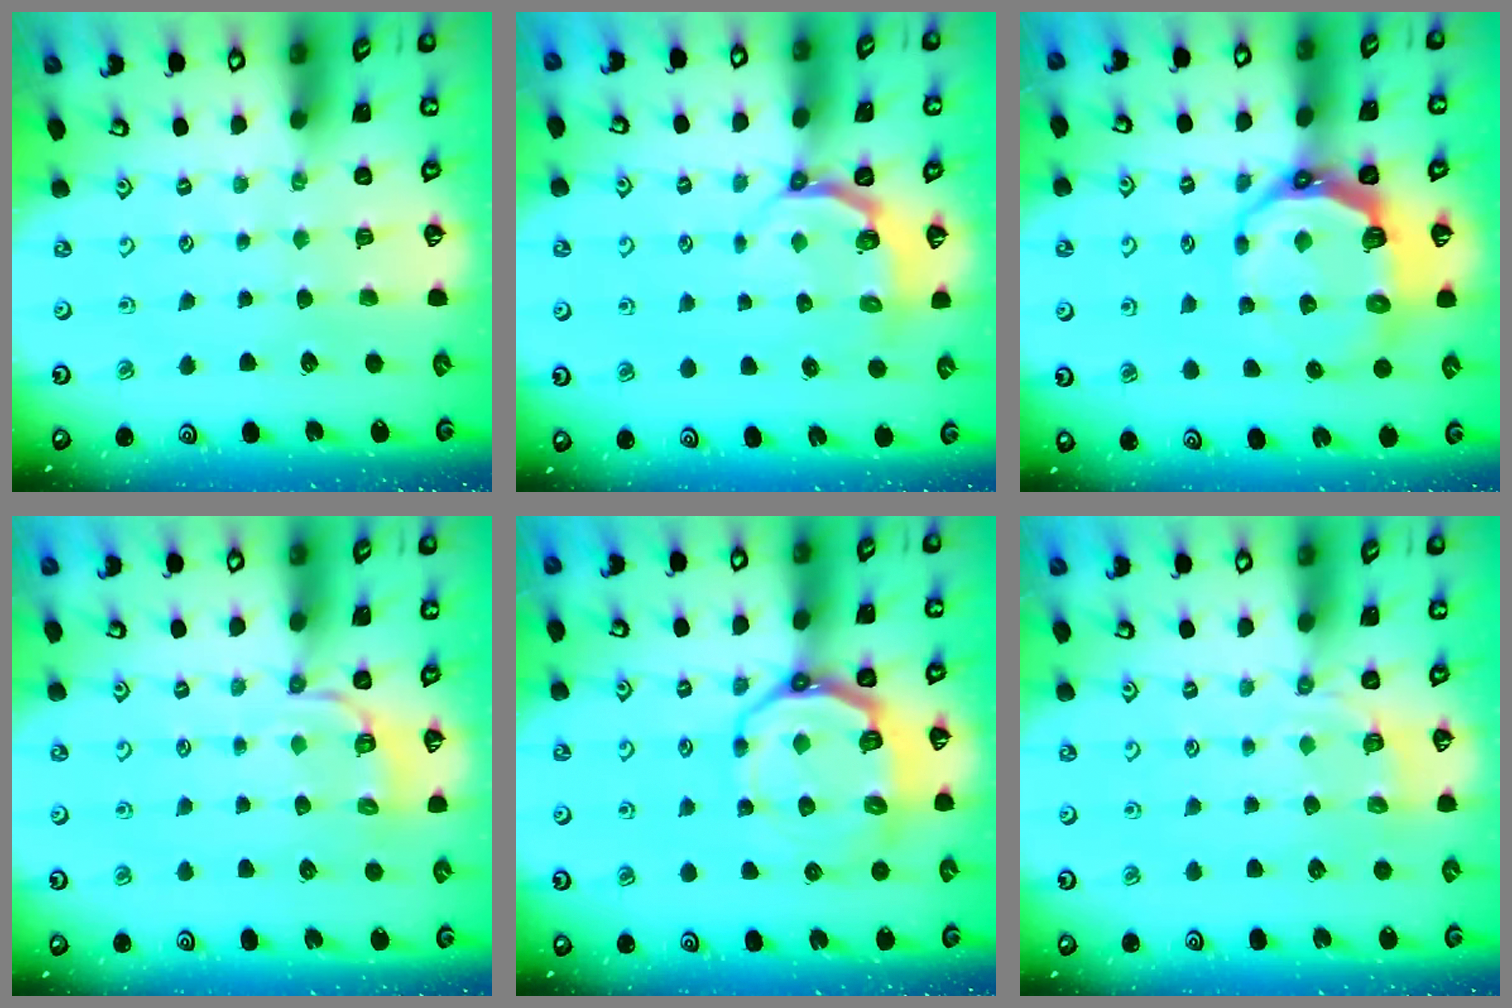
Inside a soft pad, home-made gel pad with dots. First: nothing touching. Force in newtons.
{"total": 4.4, "press": 3.5, "slide": 2.7}
{"total": 11.4, "press": 10.1, "slide": 5.4}
{"total": 5.5, "press": 5.3, "slide": 1.7}
{"total": 13.3, "press": 12.7, "slide": 3.9}
{"total": 4.2, "press": 3.6, "slide": 2.2}